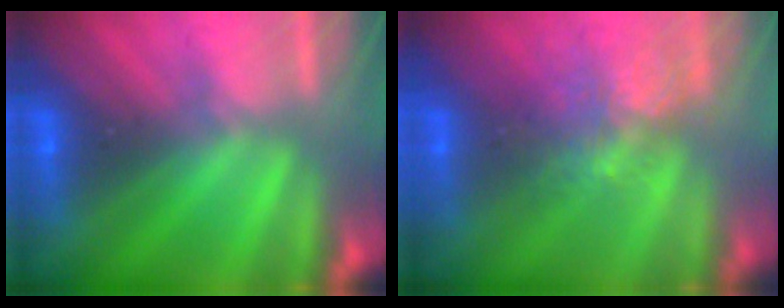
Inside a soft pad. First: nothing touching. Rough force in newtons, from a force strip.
{"total": 3.7}